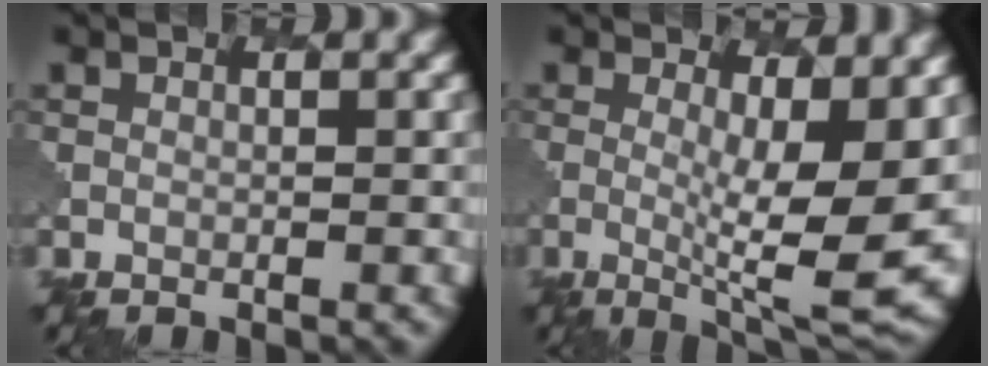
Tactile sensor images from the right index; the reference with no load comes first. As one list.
[{"total": 9.8, "force": [0.3, 2.6, 9.4], "torque": [-0.137, -0.018, 0.007]}]